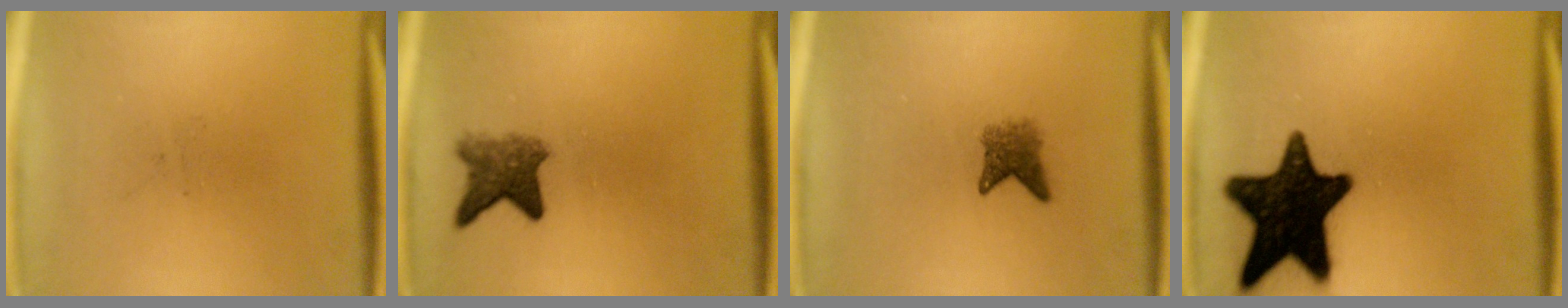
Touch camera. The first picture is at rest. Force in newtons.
{"total": 4.3}
{"total": 2.8}
{"total": 18.4}